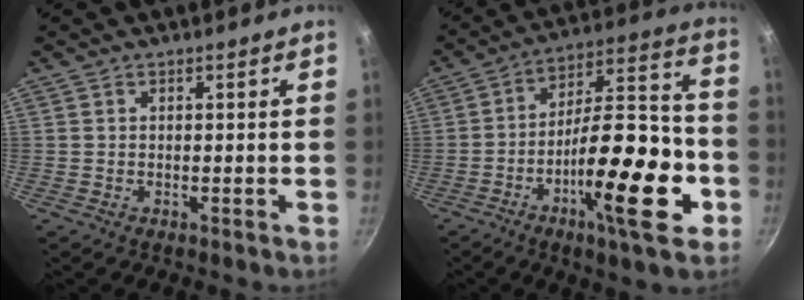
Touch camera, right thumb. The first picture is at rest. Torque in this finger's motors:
{"motor_torque": [2.21, 2.41, 1.58, -0.64, 0.48]}